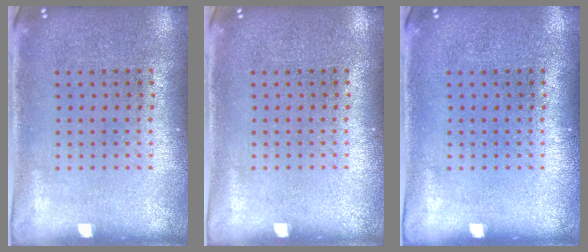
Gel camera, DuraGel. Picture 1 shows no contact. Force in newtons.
{"total": 0.0}
{"total": 0.0}